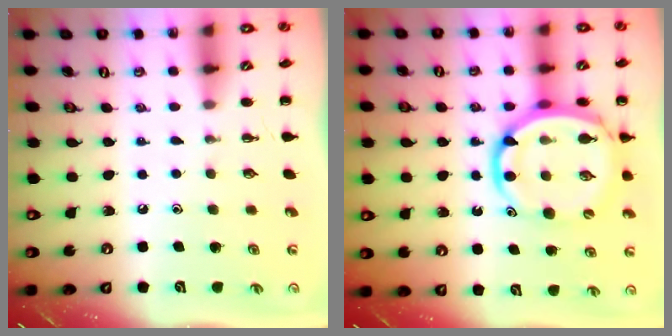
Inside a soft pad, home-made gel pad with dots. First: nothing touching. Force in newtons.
{"total": 13.8, "press": 13.3, "slide": 3.7}